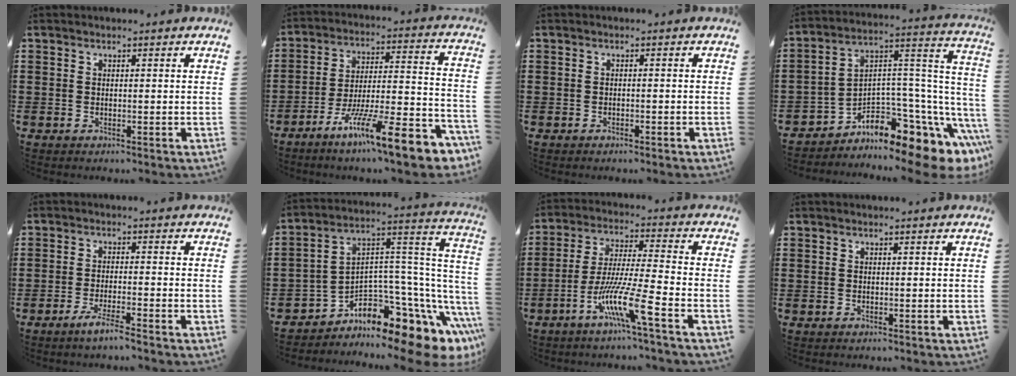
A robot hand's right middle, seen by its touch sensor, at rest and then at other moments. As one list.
[{"total": 13.9, "force": [-10.2, 1.7, 9.2], "torque": [-0.130, 0.028, -0.180]}, {"total": 1.3, "force": [-1.2, 0.4, 0.2], "torque": [-0.008, 0.001, -0.025]}, {"total": 5.8, "force": [-4.1, 2.8, 3.0], "torque": [-0.078, -0.051, -0.088]}, {"total": 3.6, "force": [-2.9, -0.1, 2.2], "torque": [-0.043, -0.002, -0.055]}, {"total": 6.7, "force": [-4.4, 3.2, 4.0], "torque": [-0.093, -0.044, -0.096]}, {"total": 10.5, "force": [-6.1, 0.7, 8.5], "torque": [-0.172, -0.006, -0.119]}, {"total": 0.0}]